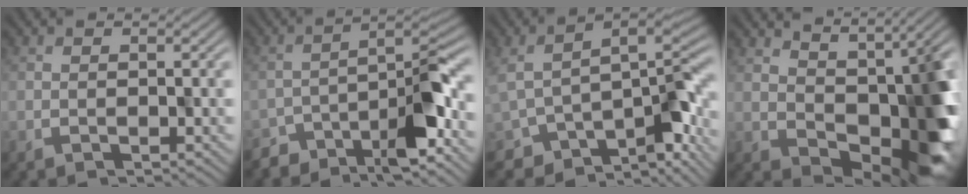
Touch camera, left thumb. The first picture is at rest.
{"total": 7.1, "force": [-5.1, 2.3, 4.4], "torque": [-0.040, 0.008, -0.095]}
{"total": 8.6, "force": [-3.8, 4.0, 6.6], "torque": [-0.095, -0.008, -0.053]}
{"total": 10.3, "force": [2.9, 5.0, 8.5], "torque": [-0.112, -0.020, 0.068]}